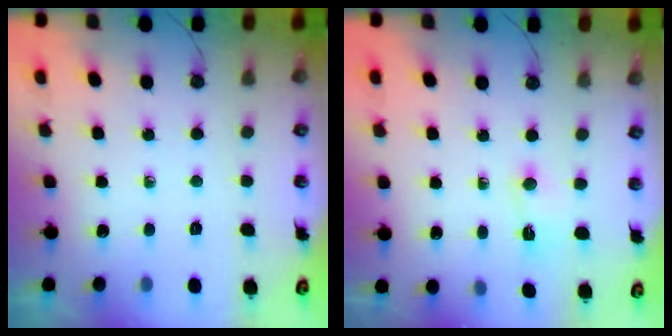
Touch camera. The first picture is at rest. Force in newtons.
{"total": 2.5, "press": 2.5, "slide": 0.4}